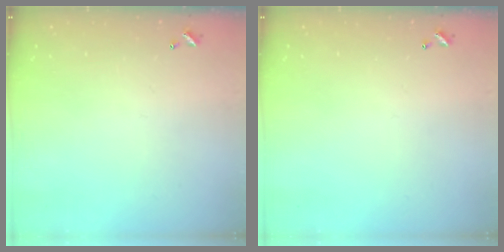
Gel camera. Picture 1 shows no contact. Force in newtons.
{"total": 0.0}